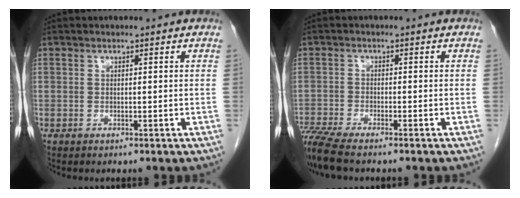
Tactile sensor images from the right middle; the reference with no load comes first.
{"total": 6.1, "force": [-5.4, 0.1, 3.0], "torque": [-0.061, -0.013, -0.099]}